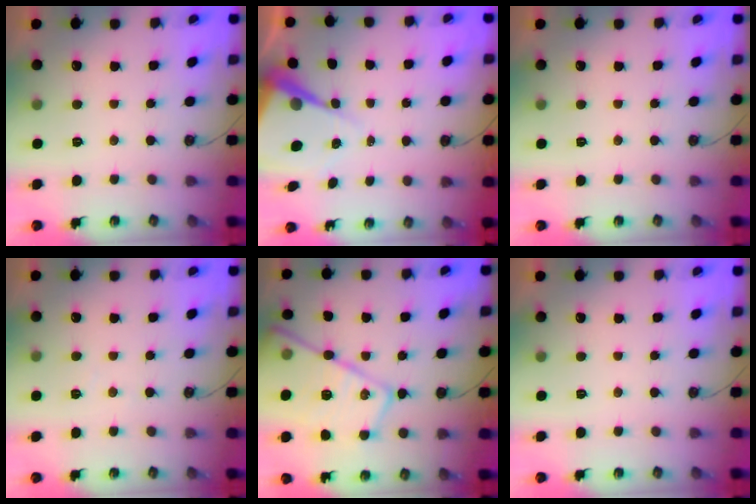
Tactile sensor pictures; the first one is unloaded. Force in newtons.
{"total": 9.8, "press": 9.8, "slide": 1.0}
{"total": 0.0}
{"total": 2.9, "press": 2.9, "slide": 0.5}
{"total": 21.7, "press": 21.7, "slide": 1.2}
{"total": 0.0}